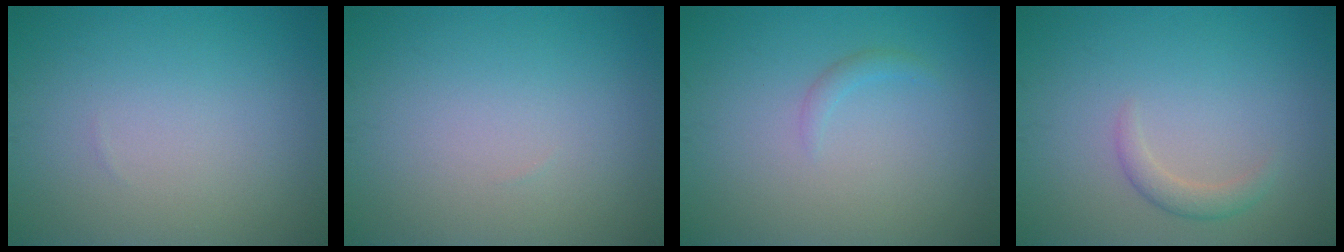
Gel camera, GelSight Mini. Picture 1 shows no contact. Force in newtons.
{"total": 0.0}
{"total": 0.9, "press": 0.8, "slide": 0.1}
{"total": 1.6, "press": 1.6, "slide": 0.1}